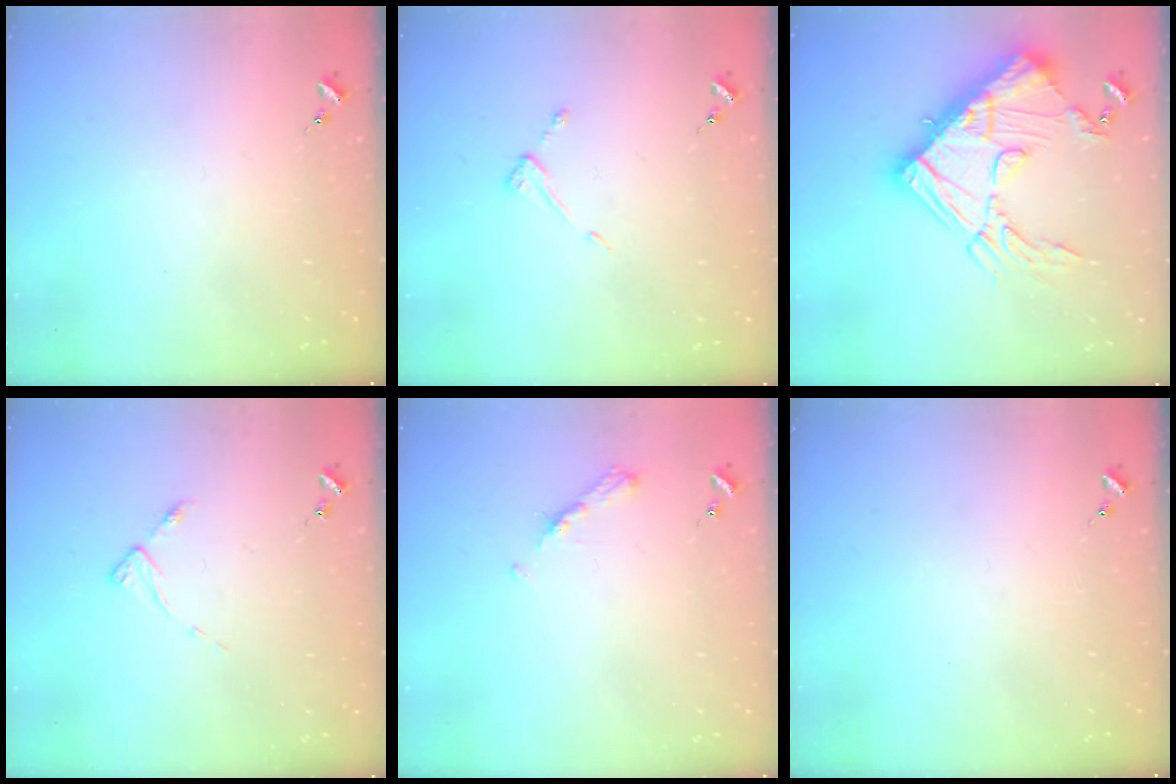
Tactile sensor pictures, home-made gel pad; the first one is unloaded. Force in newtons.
{"total": 3.9, "press": 3.9, "slide": 0.3}
{"total": 24.8, "press": 24.7, "slide": 2.3}
{"total": 3.1, "press": 3.1, "slide": 0.4}
{"total": 4.9, "press": 4.9, "slide": 0.6}
{"total": 0.0}